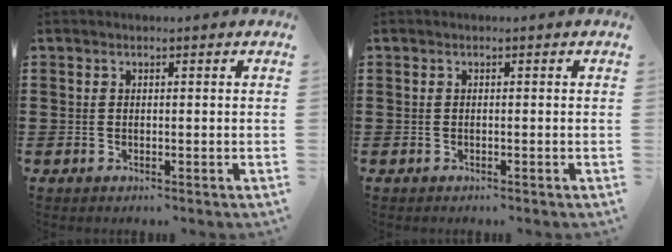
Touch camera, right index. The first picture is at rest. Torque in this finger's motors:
{"motor_torque": [0.31, -0.27, 0.00, 0.02]}